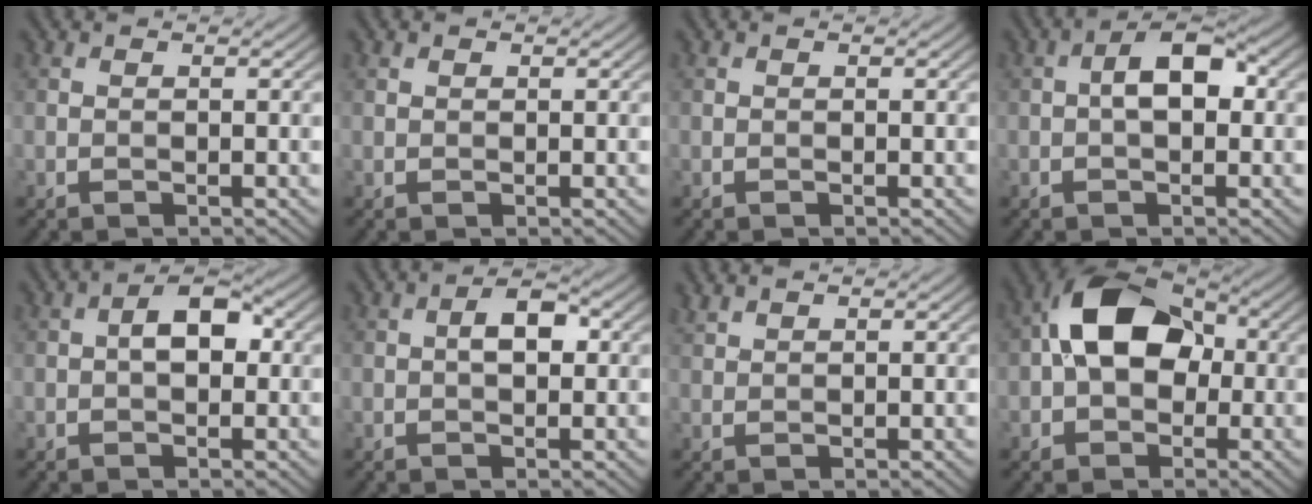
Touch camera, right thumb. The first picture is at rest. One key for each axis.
{"total": 0.6, "fx": 0.4, "fy": 0.4, "fz": 0.2, "tx": -0.002, "ty": -0.001, "tz": 0.009}
{"total": 0.0}
{"total": 4.8, "fx": 0.1, "fy": 2.5, "fz": 4.1, "tx": -0.065, "ty": 0.008, "tz": -0.005}
{"total": 4.3, "fx": 0.2, "fy": 2.4, "fz": 3.5, "tx": -0.055, "ty": 0.006, "tz": -0.004}
{"total": 3.4, "fx": 0.3, "fy": 1.7, "fz": 2.9, "tx": -0.046, "ty": 0.006, "tz": 0.000}
{"total": 1.3, "fx": 1.2, "fy": 0.3, "fz": 0.4, "tx": -0.015, "ty": 0.005, "tz": 0.032}
{"total": 11.6, "fx": 0.5, "fy": 8.0, "fz": 8.4, "tx": -0.146, "ty": 0.026, "tz": -0.009}